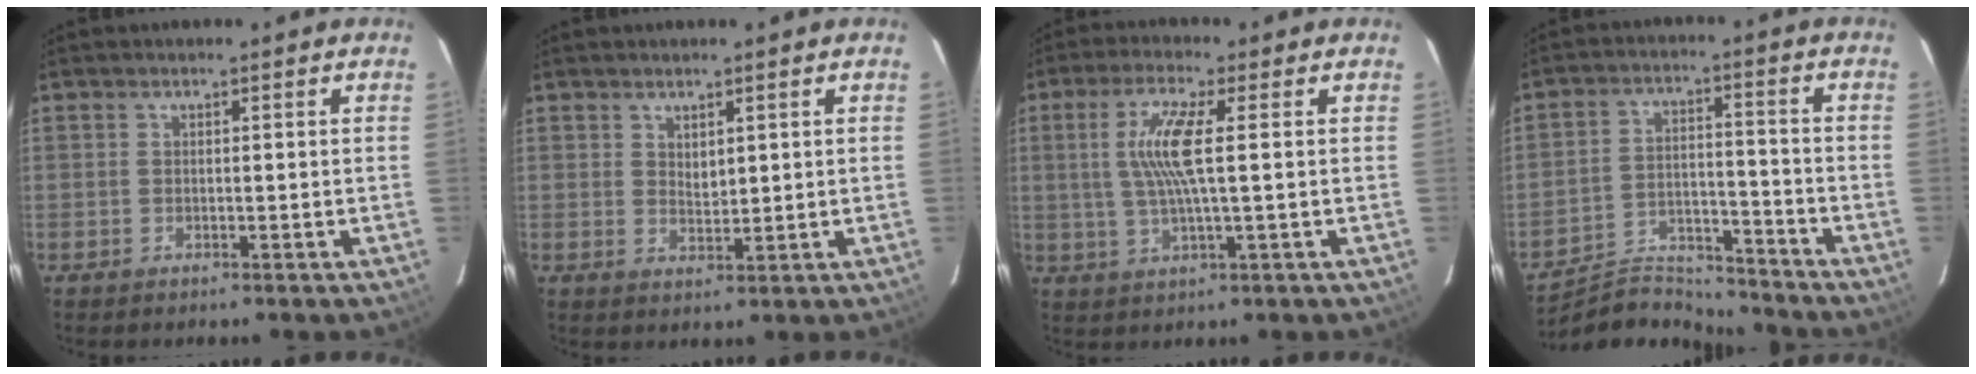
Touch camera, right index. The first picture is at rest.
{"total": 2.3, "force": [1.3, 1.3, 1.4], "torque": [-0.021, -0.001, 0.025]}
{"total": 8.3, "force": [1.2, 0.7, 8.2], "torque": [-0.163, 0.002, 0.025]}
{"total": 10.6, "force": [-10.4, 2.0, -0.3], "torque": [-0.016, 0.025, -0.177]}